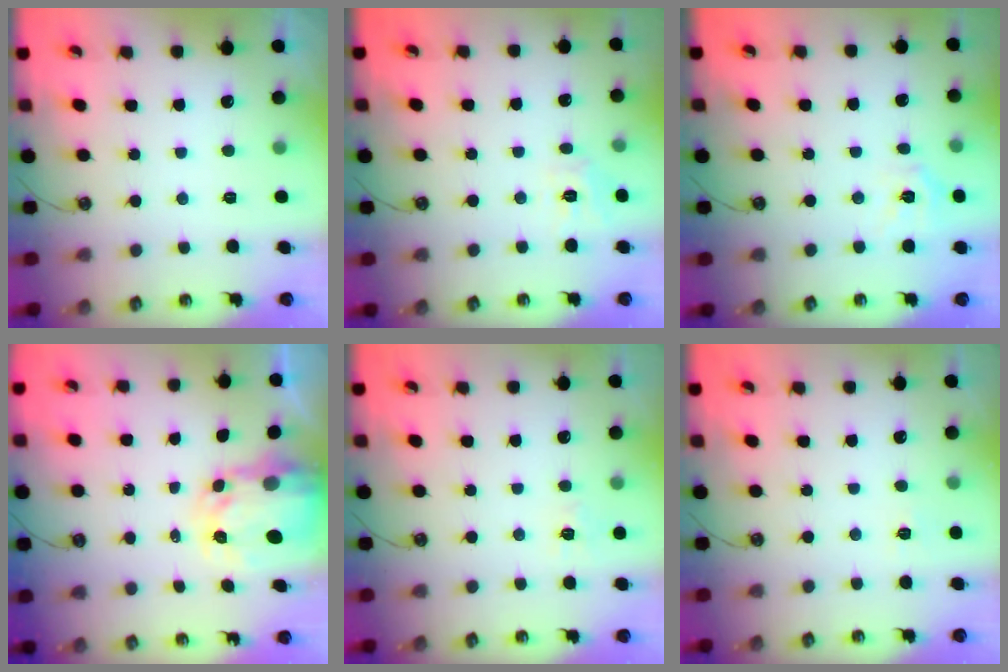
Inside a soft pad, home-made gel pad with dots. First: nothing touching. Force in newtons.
{"total": 5.5, "press": 5.5, "slide": 0.2}
{"total": 8.7, "press": 8.7, "slide": 1.1}
{"total": 5.2, "press": 5.2, "slide": 0.4}
{"total": 5.8, "press": 5.8, "slide": 0.6}
{"total": 4.6, "press": 4.6, "slide": 0.5}